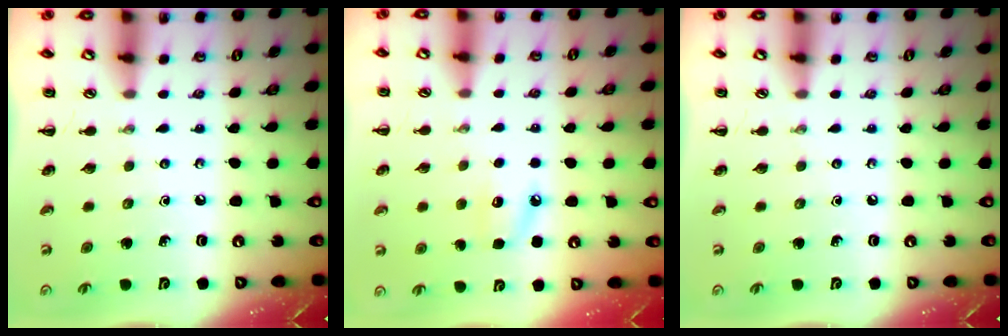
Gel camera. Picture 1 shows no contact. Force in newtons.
{"total": 7.7, "press": 7.5, "slide": 1.7}
{"total": 0.0}